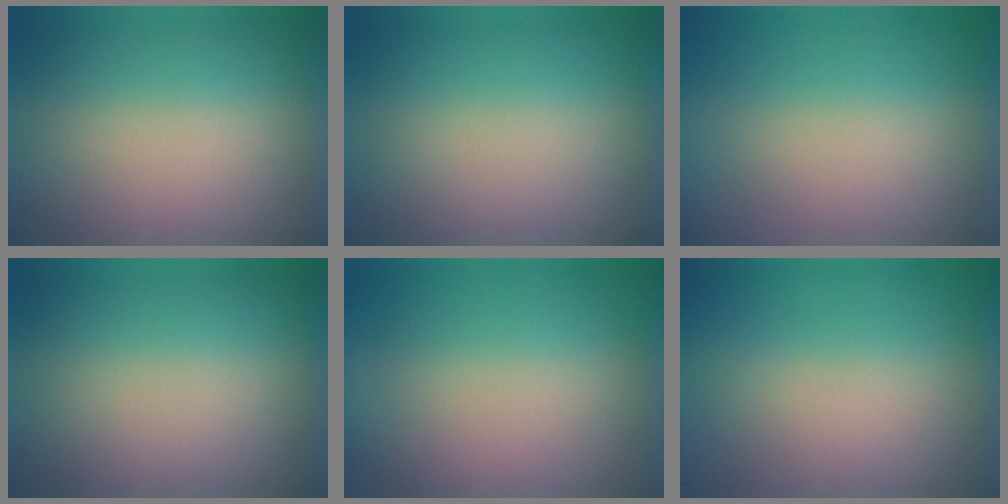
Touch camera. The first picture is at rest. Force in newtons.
{"total": 0.0}
{"total": 6.0}
{"total": 0.0}
{"total": 2.8}
{"total": 5.1}